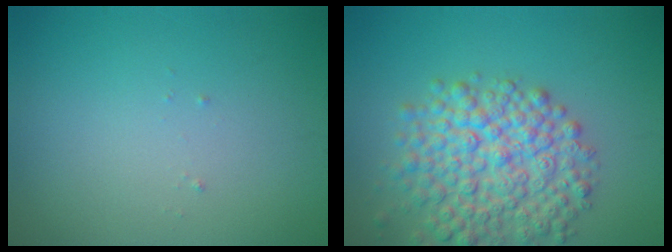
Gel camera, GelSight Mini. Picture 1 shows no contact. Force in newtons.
{"total": 7.0, "press": 7.0, "slide": 0.3}